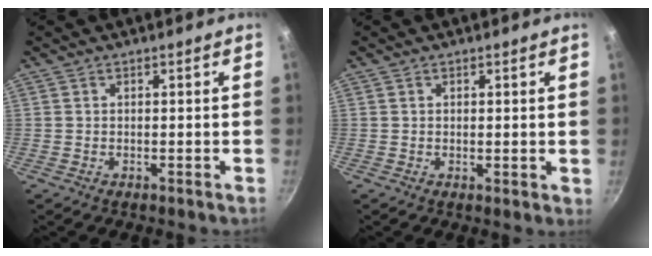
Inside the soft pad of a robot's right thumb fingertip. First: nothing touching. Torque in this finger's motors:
{"motor_torque": [-0.68, 0.29, -0.44, 0.20, -0.03]}